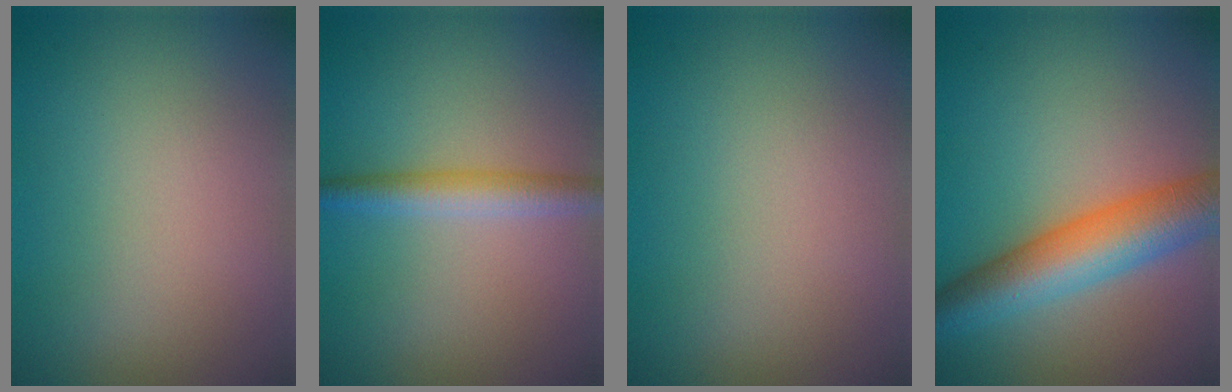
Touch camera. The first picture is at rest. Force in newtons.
{"total": 3.0, "press": 3.0, "slide": 0.1}
{"total": 0.0}
{"total": 7.9, "press": 7.9, "slide": 0.2}